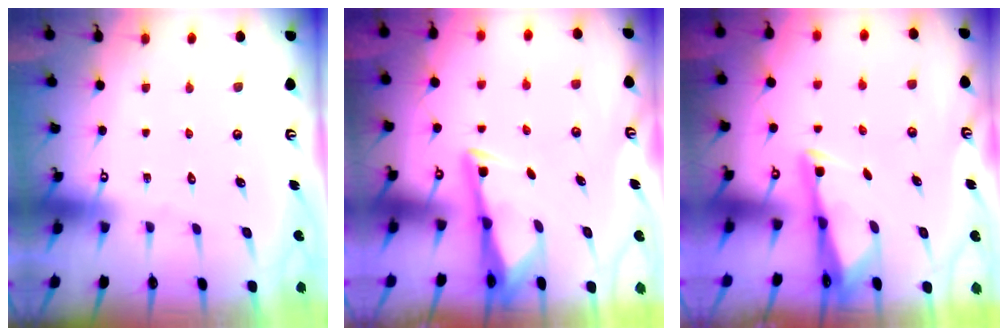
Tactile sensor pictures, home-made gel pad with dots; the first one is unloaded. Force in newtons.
{"total": 3.1, "press": 3.1, "slide": 0.4}
{"total": 2.7, "press": 2.7, "slide": 0.4}